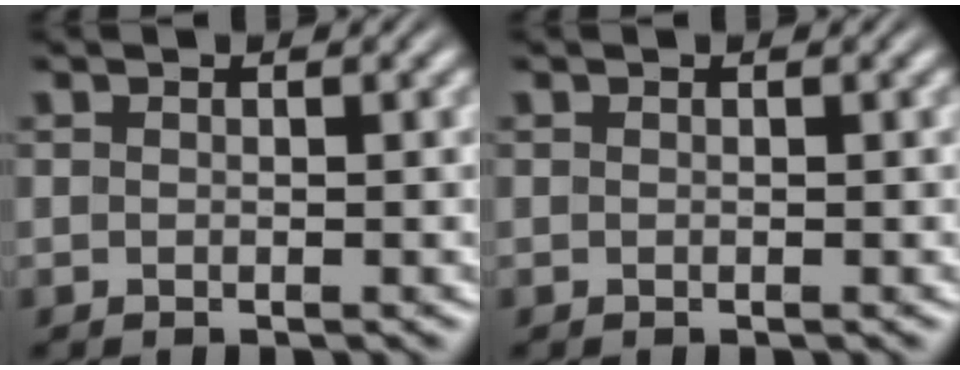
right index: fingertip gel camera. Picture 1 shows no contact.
{"total": 0.0}